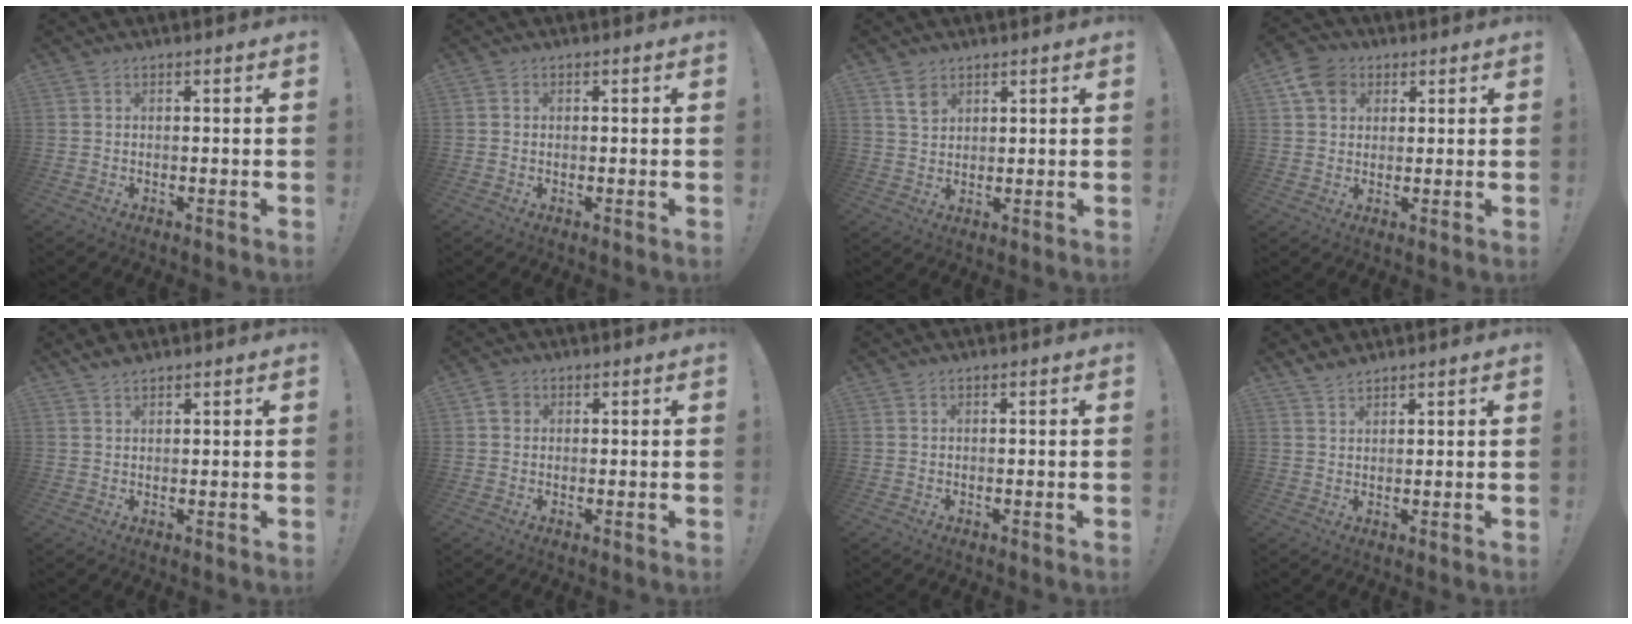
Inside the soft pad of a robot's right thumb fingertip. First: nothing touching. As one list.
[{"total": 0.7, "force": [0.0, 0.7, -0.1], "torque": [0.003, 0.003, 0.000]}, {"total": 4.7, "force": [3.1, 3.0, 1.9], "torque": [-0.014, -0.018, 0.055]}, {"total": 8.0, "force": [3.5, 6.5, 3.1], "torque": [-0.043, -0.010, 0.070]}, {"total": 2.3, "force": [2.0, 0.9, 0.7], "torque": [-0.012, -0.007, 0.038]}, {"total": 2.8, "force": [0.8, 2.5, 1.2], "torque": [-0.007, 0.001, 0.012]}, {"total": 0.0}, {"total": 3.0, "force": [2.7, 1.2, 0.5], "torque": [-0.001, -0.020, 0.050]}]